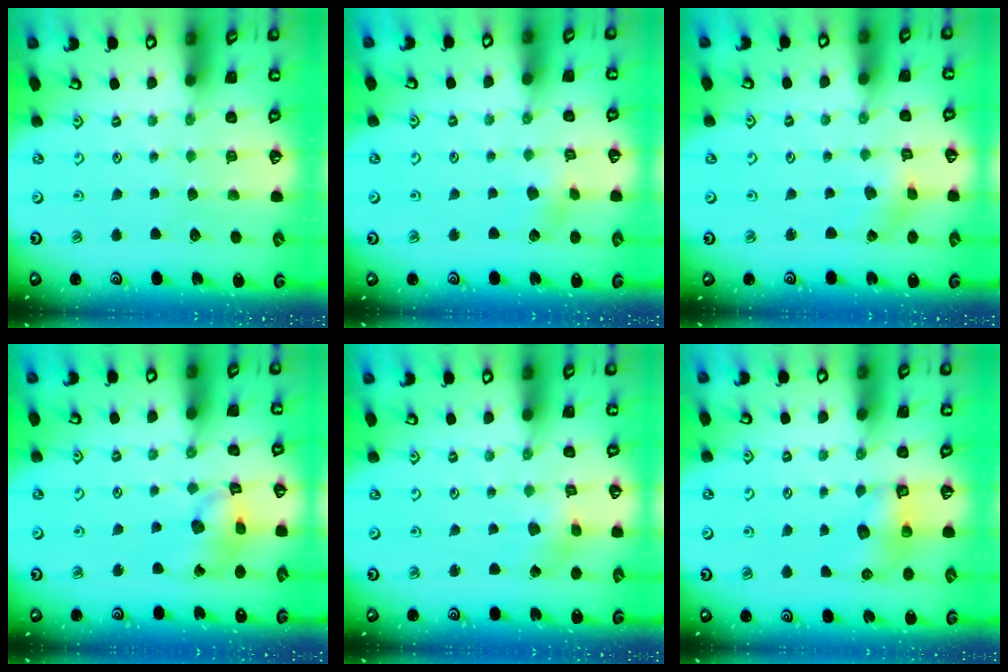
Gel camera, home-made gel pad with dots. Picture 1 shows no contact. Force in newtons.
{"total": 3.2, "press": 3.1, "slide": 0.6}
{"total": 1.4, "press": 1.4, "slide": 0.2}
{"total": 11.4, "press": 11.3, "slide": 1.7}
{"total": 2.6, "press": 2.6, "slide": 0.1}
{"total": 6.6, "press": 6.6, "slide": 0.3}